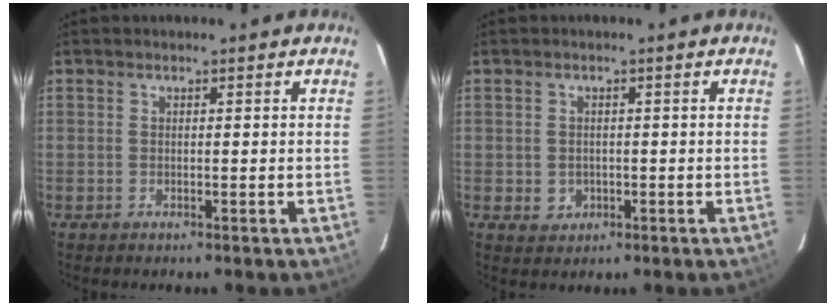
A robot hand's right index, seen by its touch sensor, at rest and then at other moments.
{"total": 2.8, "force": [-0.4, 2.6, 0.9], "torque": [-0.018, 0.003, 0.002]}